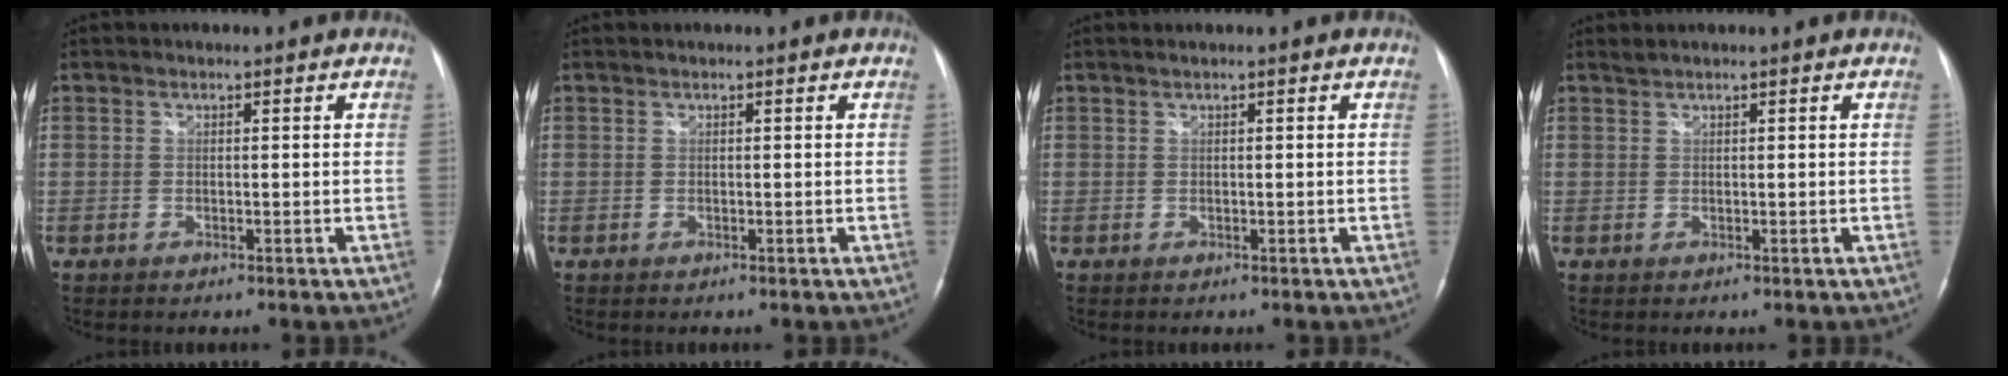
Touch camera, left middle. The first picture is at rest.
{"total": 0.0}
{"total": 0.6, "force": [0.5, -0.1, 0.4], "torque": [-0.013, 0.010, 0.012]}
{"total": 0.6, "force": [0.6, -0.2, 0.1], "torque": [-0.010, 0.006, 0.017]}